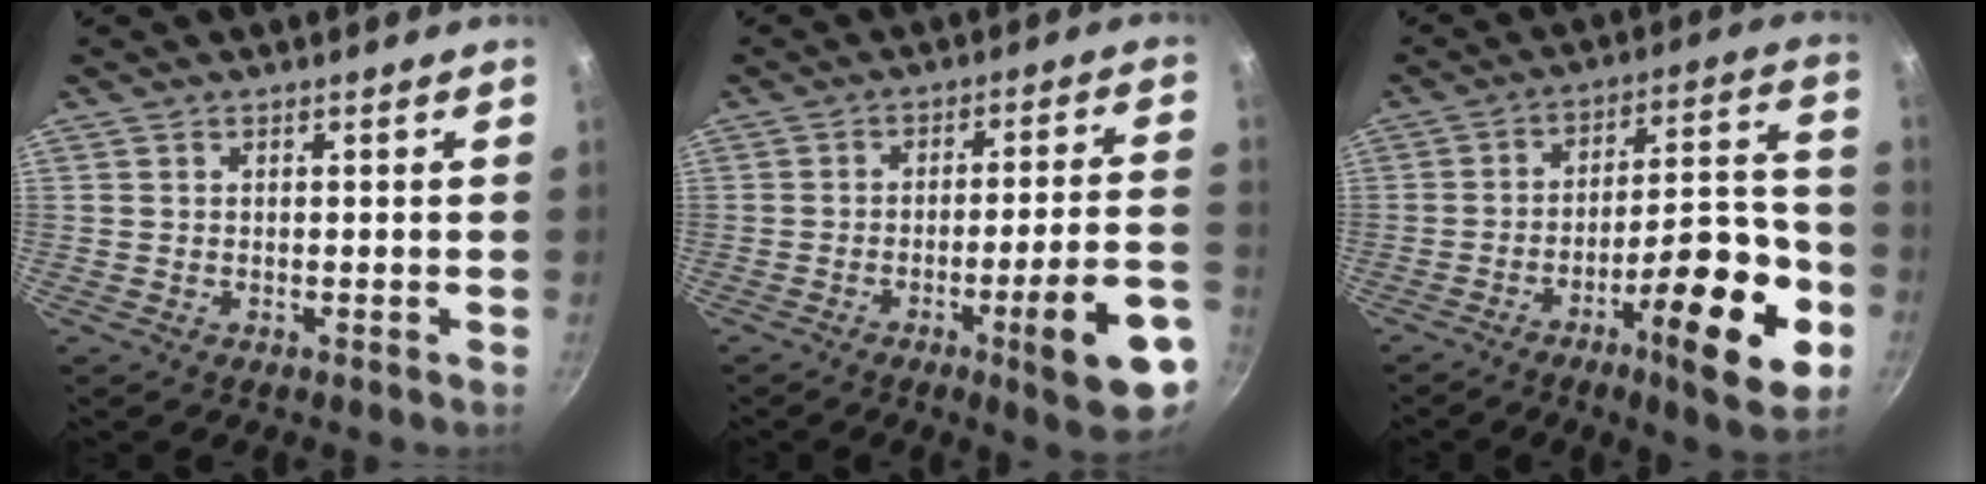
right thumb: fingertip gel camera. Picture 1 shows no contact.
{"total": 14.2, "force": [-6.7, 2.1, 12.4], "torque": [-0.157, 0.038, -0.088]}
{"total": 19.4, "force": [-8.2, 5.4, 16.7], "torque": [-0.210, 0.050, -0.123]}